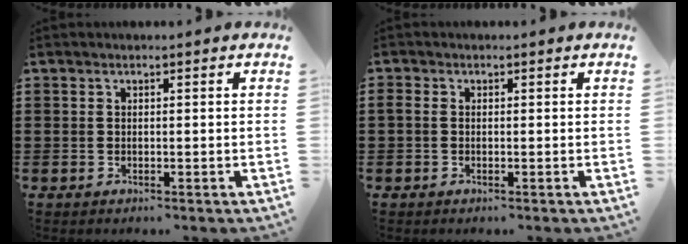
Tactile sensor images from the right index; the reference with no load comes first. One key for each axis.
{"total": 0.6, "fx": -0.2, "fy": 0.4, "fz": 0.3, "tx": -0.008, "ty": 0.001, "tz": -0.005}